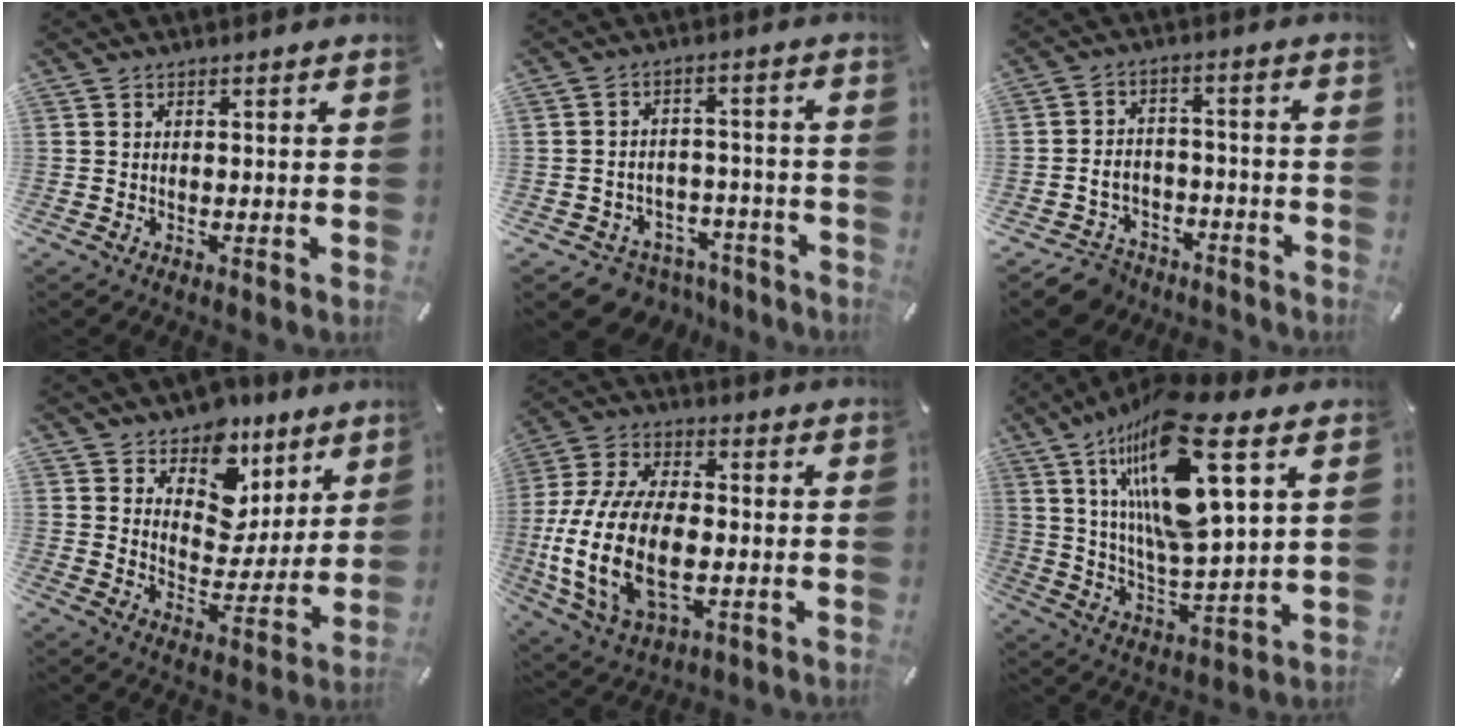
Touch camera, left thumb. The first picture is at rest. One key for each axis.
{"total": 5.3, "fx": -3.1, "fy": 4.1, "fz": 0.9, "tx": -0.016, "ty": 0.024, "tz": -0.056}
{"total": 6.9, "fx": -4.2, "fy": 5.1, "fz": 1.9, "tx": -0.041, "ty": 0.026, "tz": -0.079}
{"total": 11.1, "fx": 7.2, "fy": 8.0, "fz": 2.5, "tx": -0.034, "ty": -0.073, "tz": 0.135}
{"total": 19.3, "fx": -3.7, "fy": 11.8, "fz": 14.8, "tx": -0.326, "ty": -0.003, "tz": -0.062}
{"total": 21.7, "fx": 10.8, "fy": 5.6, "fz": 18.0, "tx": -0.365, "ty": -0.050, "tz": 0.162}